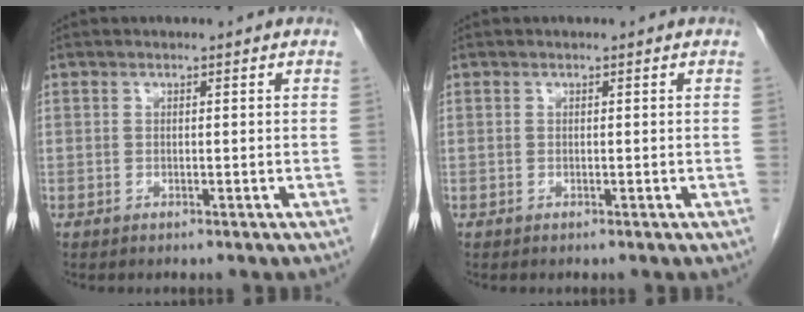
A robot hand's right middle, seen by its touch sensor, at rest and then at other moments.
{"total": 0.0}